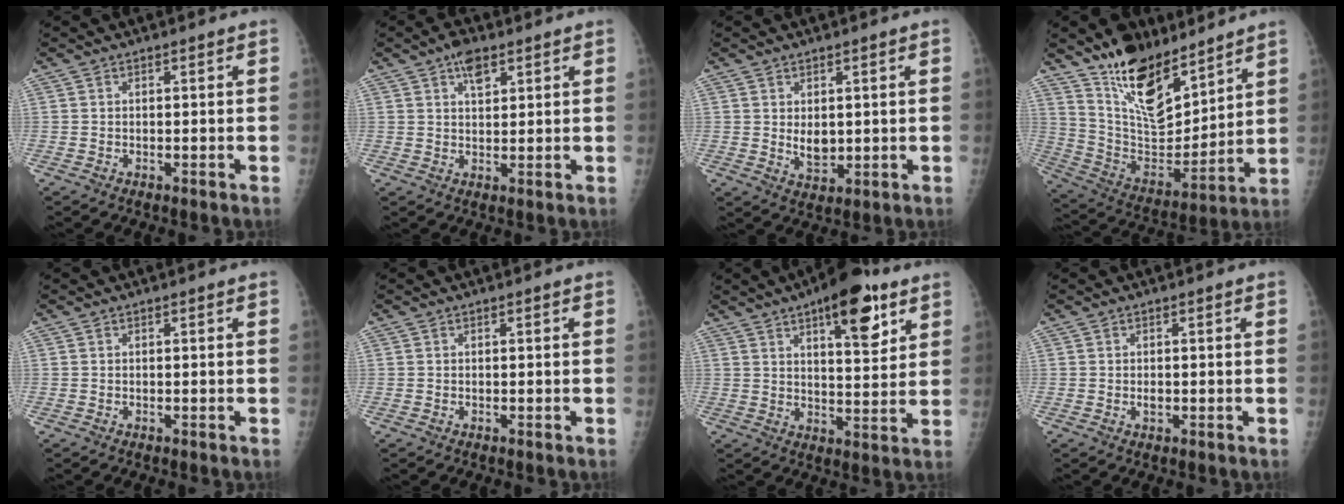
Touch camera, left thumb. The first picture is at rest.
{"total": 4.7, "force": [2.7, 2.3, 3.0], "torque": [-0.038, -0.007, 0.042]}
{"total": 4.4, "force": [0.7, 2.8, 3.3], "torque": [-0.039, -0.014, 0.021]}
{"total": 18.5, "force": [13.4, 7.9, 10.0], "torque": [-0.120, -0.092, 0.249]}
{"total": 0.0}
{"total": 0.0}
{"total": 13.8, "force": [7.4, 5.2, 10.4], "torque": [-0.116, -0.034, 0.105]}
{"total": 1.1, "force": [-0.1, 0.7, 0.9], "torque": [-0.010, -0.001, -0.001]}